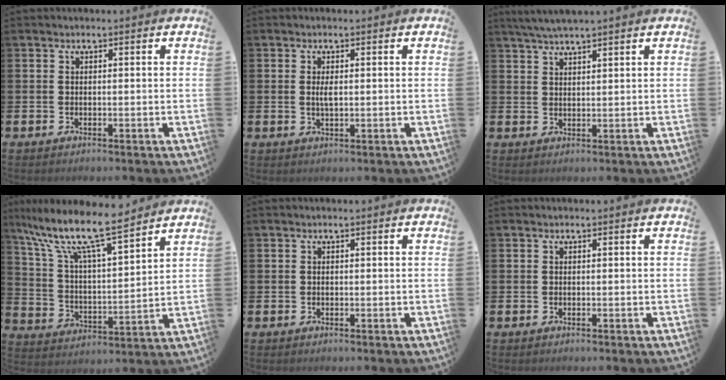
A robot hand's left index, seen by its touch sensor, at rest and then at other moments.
{"total": 1.8, "force": [0.3, 0.6, 1.7], "torque": [-0.033, 0.003, 0.003]}
{"total": 3.4, "force": [3.1, 0.0, 1.4], "torque": [-0.037, -0.002, 0.057]}
{"total": 11.5, "force": [9.8, 1.8, 5.7], "torque": [-0.136, -0.063, 0.166]}
{"total": 0.0}
{"total": 0.0}